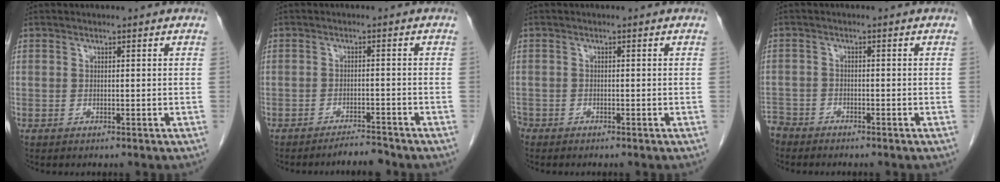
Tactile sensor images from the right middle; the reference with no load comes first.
{"total": 2.8, "force": [-2.7, -0.2, 0.6], "torque": [-0.009, -0.011, -0.042]}
{"total": 1.4, "force": [-1.2, 0.8, 0.2], "torque": [-0.012, 0.000, -0.022]}
{"total": 3.6, "force": [-3.3, 1.4, -0.1], "torque": [-0.002, -0.002, -0.068]}